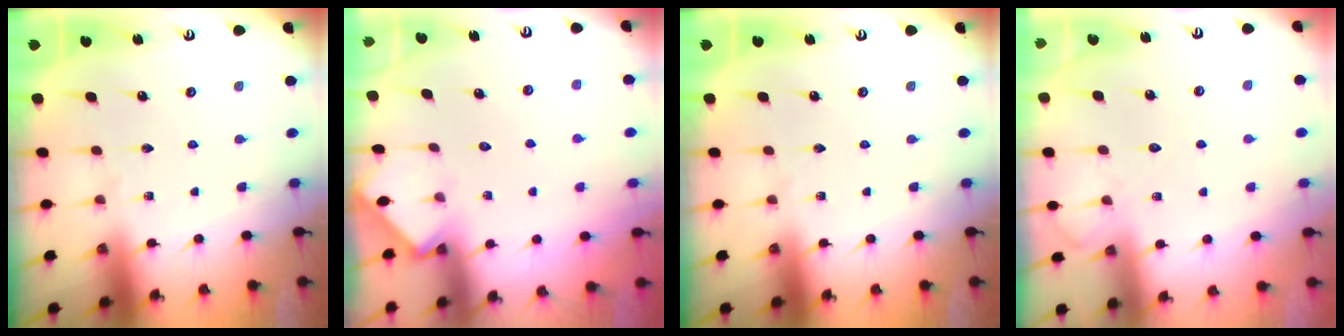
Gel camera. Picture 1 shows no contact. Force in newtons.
{"total": 2.6, "press": 2.6, "slide": 0.4}
{"total": 0.0}
{"total": 5.5, "press": 5.5, "slide": 0.6}